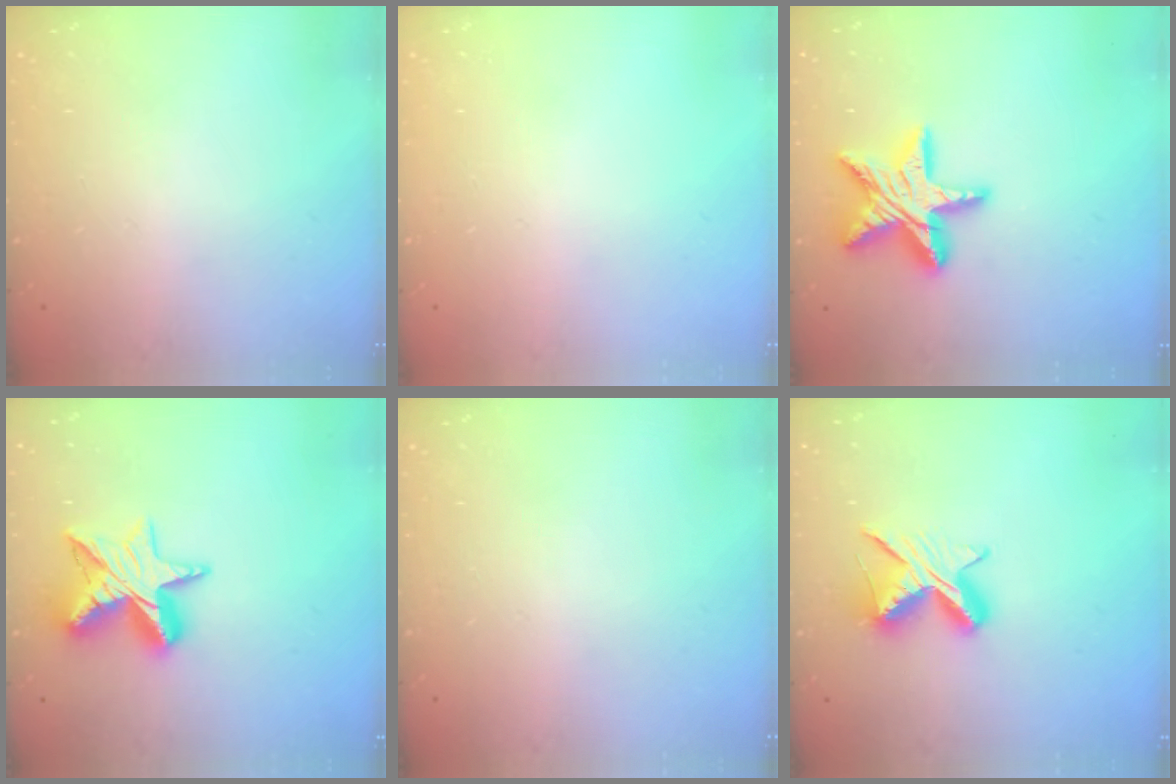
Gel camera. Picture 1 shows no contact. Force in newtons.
{"total": 0.0}
{"total": 18.8, "press": 18.7, "slide": 1.9}
{"total": 11.6, "press": 11.5, "slide": 1.2}
{"total": 0.0}
{"total": 9.0, "press": 9.0, "slide": 0.9}